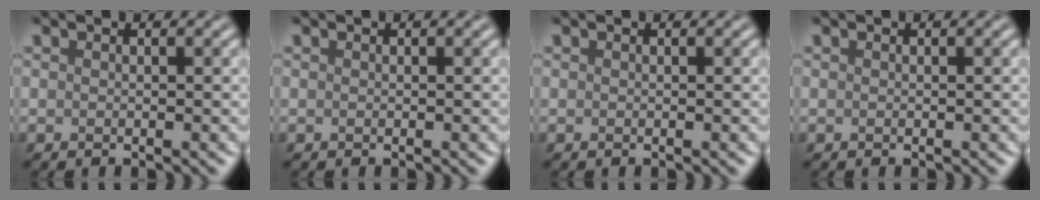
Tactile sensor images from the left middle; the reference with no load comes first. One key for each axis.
{"total": 0.0}
{"total": 0.0}
{"total": 0.0}